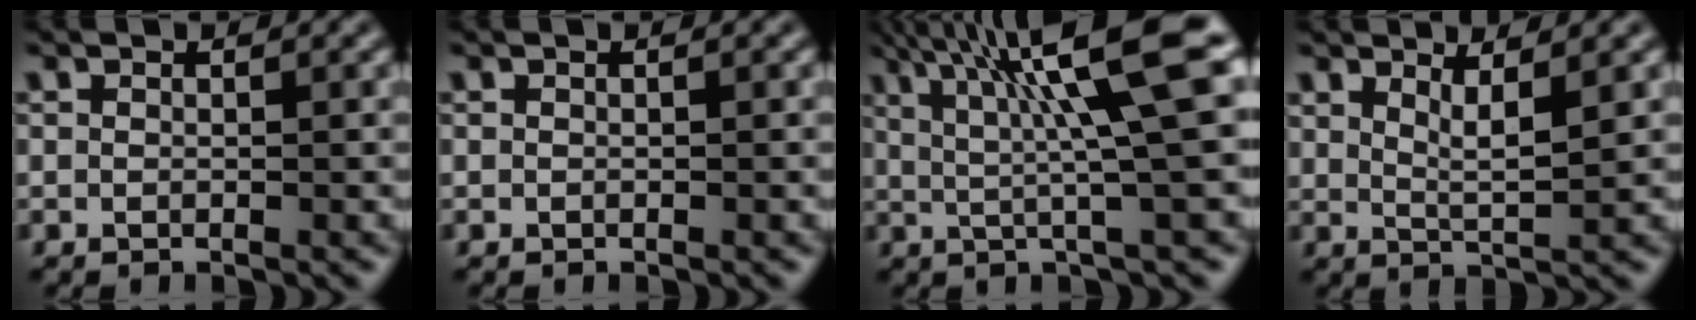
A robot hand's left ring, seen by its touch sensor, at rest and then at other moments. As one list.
[{"total": 0.0}, {"total": 9.7, "force": [3.3, 1.2, 9.0], "torque": [-0.124, 0.011, 0.054]}, {"total": 2.2, "force": [1.4, 0.5, 1.7], "torque": [-0.025, -0.009, 0.026]}]